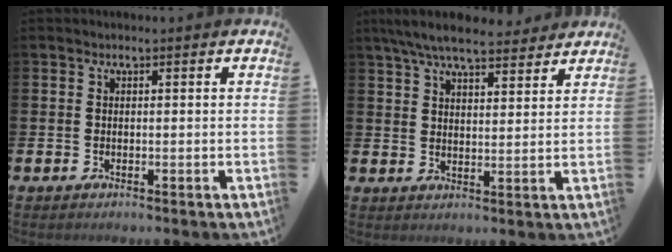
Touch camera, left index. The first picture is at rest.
{"total": 7.2, "force": [6.6, 1.4, 2.5], "torque": [-0.056, -0.026, 0.117]}